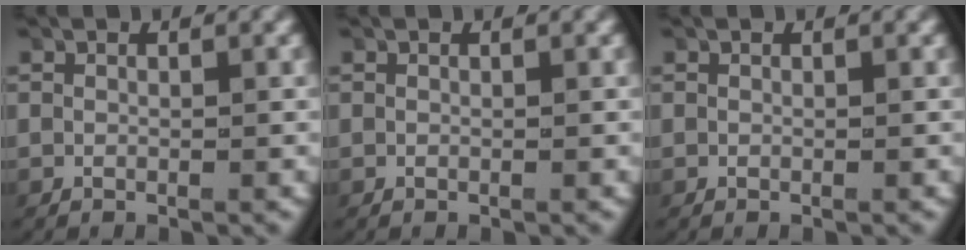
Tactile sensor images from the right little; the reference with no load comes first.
{"total": 0.0}
{"total": 0.0}